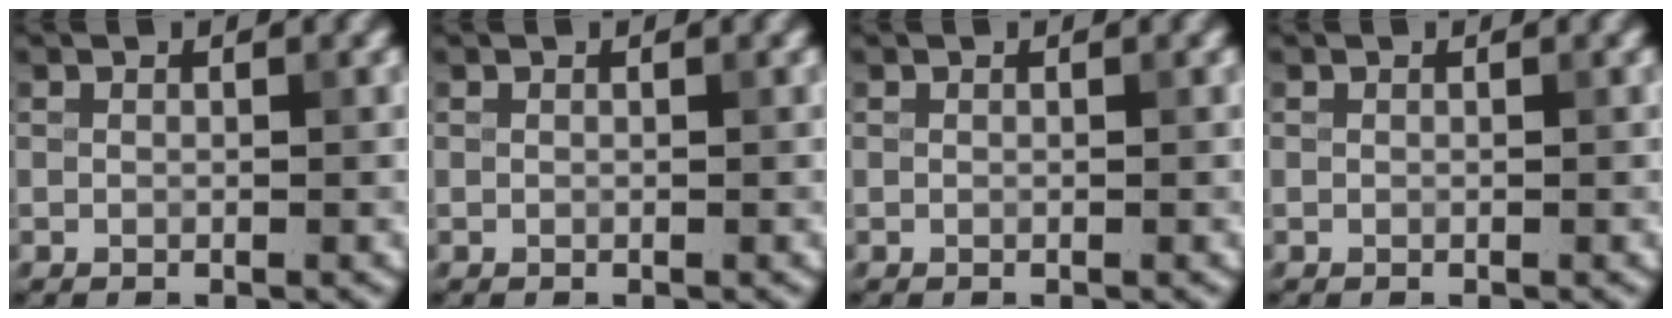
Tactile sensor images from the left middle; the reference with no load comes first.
{"total": 0.0}
{"total": 0.0}
{"total": 0.0}